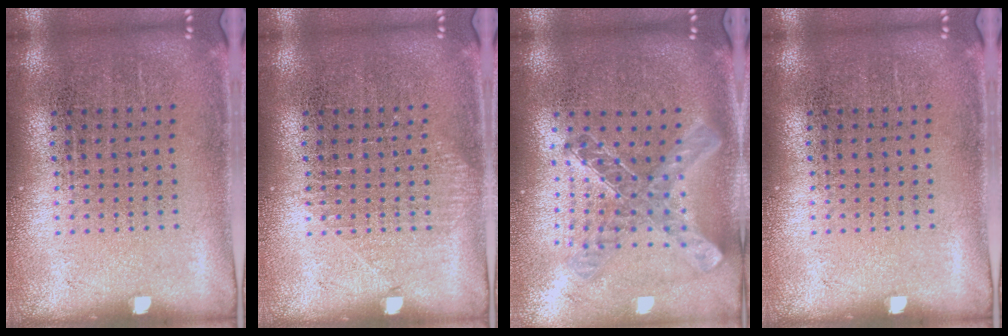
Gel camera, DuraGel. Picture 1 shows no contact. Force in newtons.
{"total": 0.8, "press": 0.8, "slide": 0.3}
{"total": 1.2, "press": 1.1, "slide": 0.5}
{"total": 0.0}